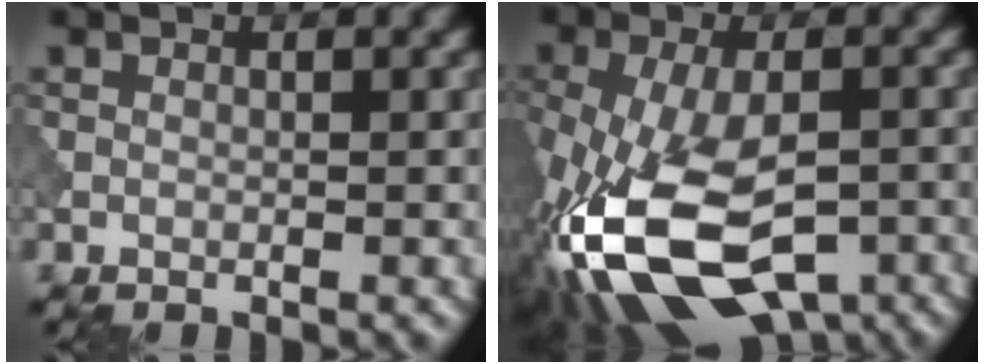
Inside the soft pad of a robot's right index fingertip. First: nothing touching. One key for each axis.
{"total": 15.2, "fx": -6.4, "fy": 7.4, "fz": 11.6, "tx": -0.259, "ty": -0.045, "tz": -0.101}